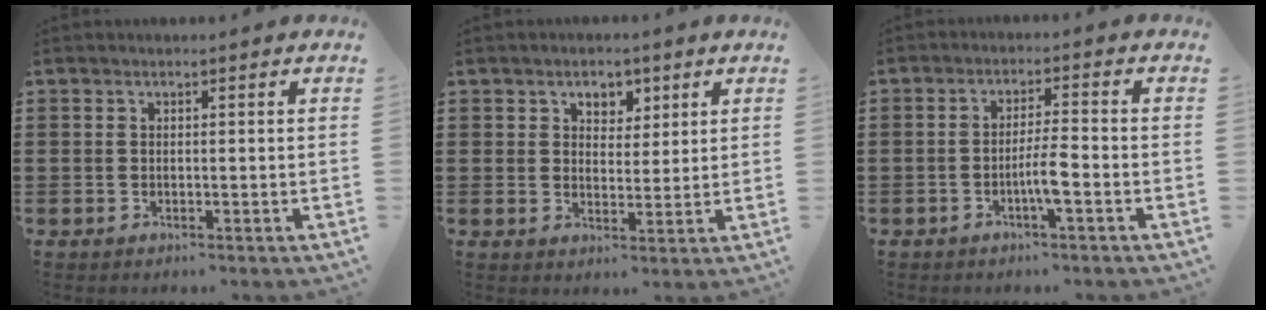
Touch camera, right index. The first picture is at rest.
{"total": 3.4, "force": [2.0, 2.5, 1.2], "torque": [-0.029, 0.008, 0.033]}
{"total": 4.4, "force": [-1.7, 0.3, 4.0], "torque": [-0.076, -0.004, -0.034]}